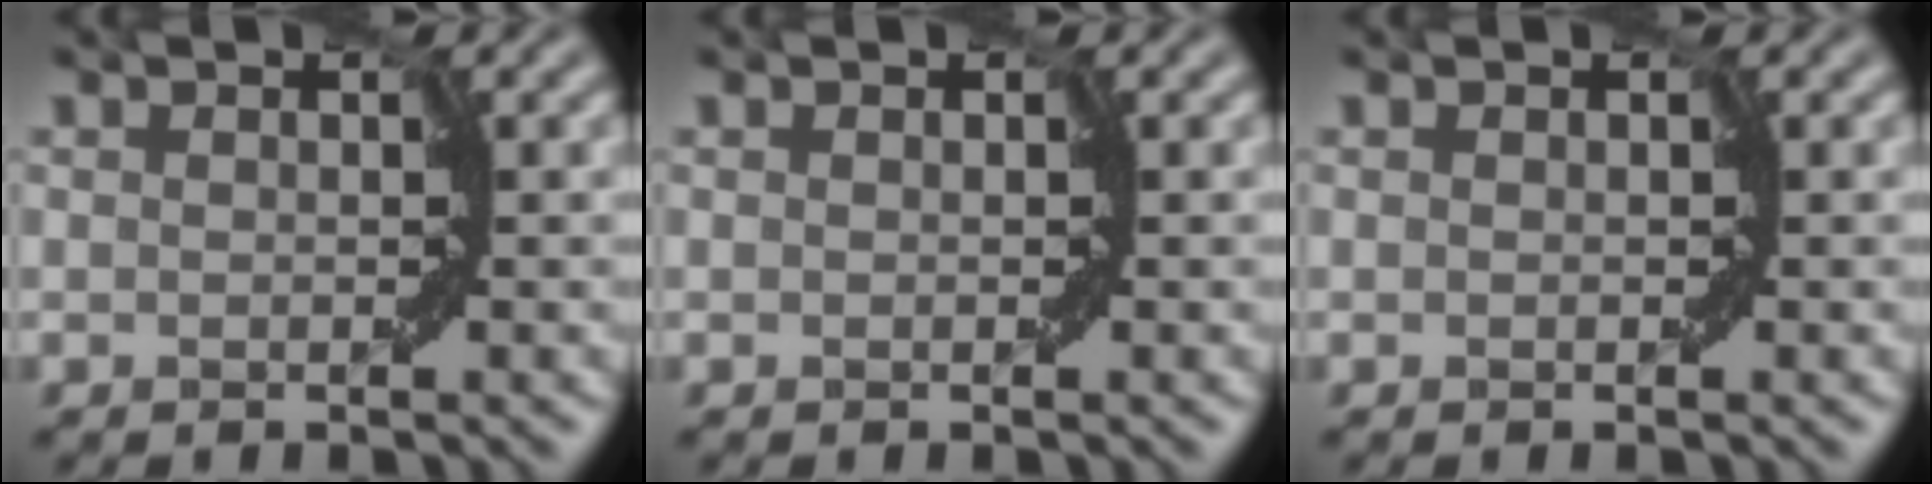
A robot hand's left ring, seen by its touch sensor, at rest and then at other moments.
{"total": 0.0}
{"total": 0.0}